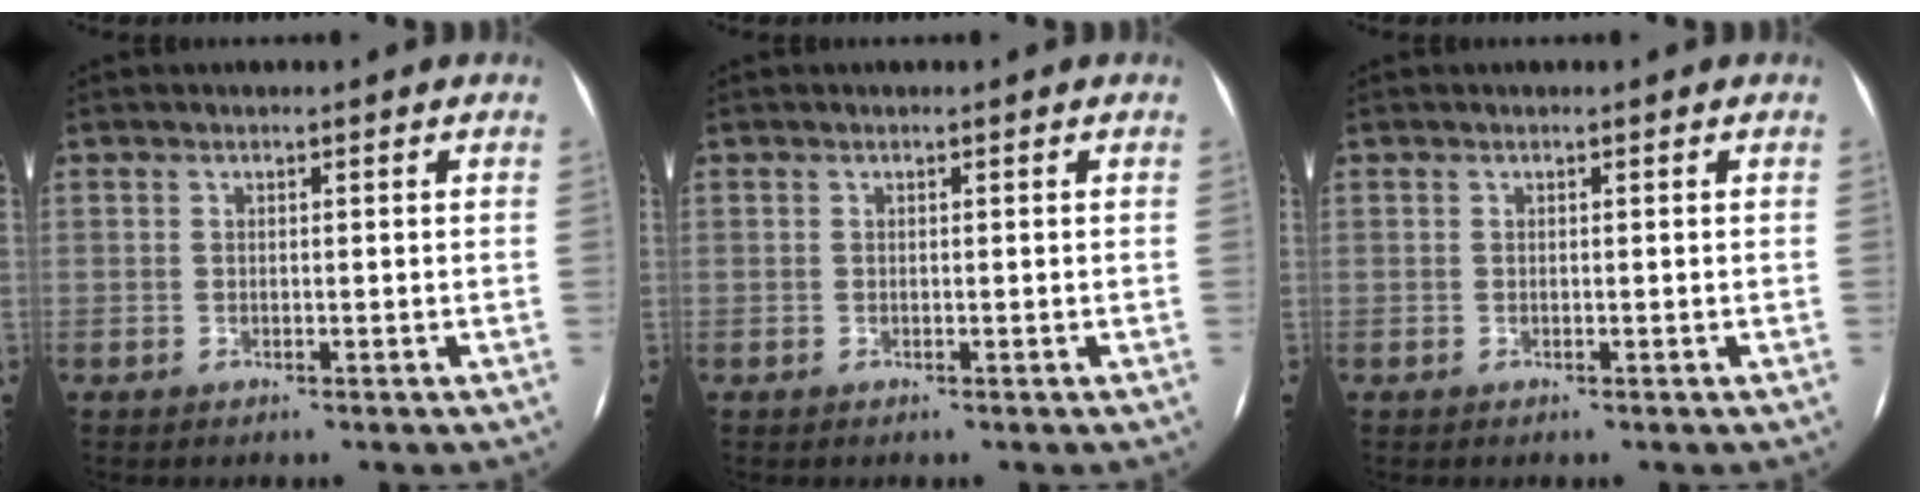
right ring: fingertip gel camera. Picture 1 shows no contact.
{"total": 0.0}
{"total": 0.0}